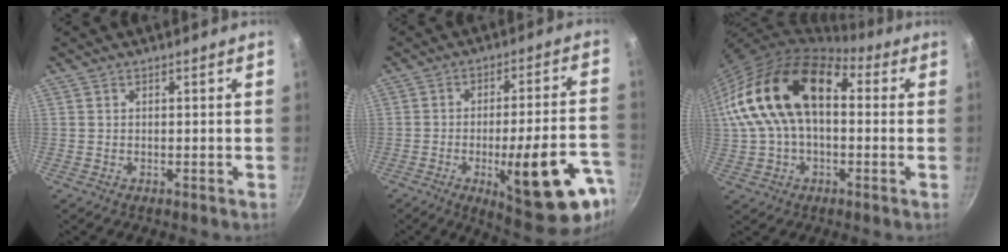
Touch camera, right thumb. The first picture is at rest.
{"total": 21.4, "force": [-8.3, 6.1, 18.7], "torque": [-0.221, 0.025, -0.105]}
{"total": 21.2, "force": [2.6, 13.0, 16.5], "torque": [-0.300, 0.045, 0.035]}